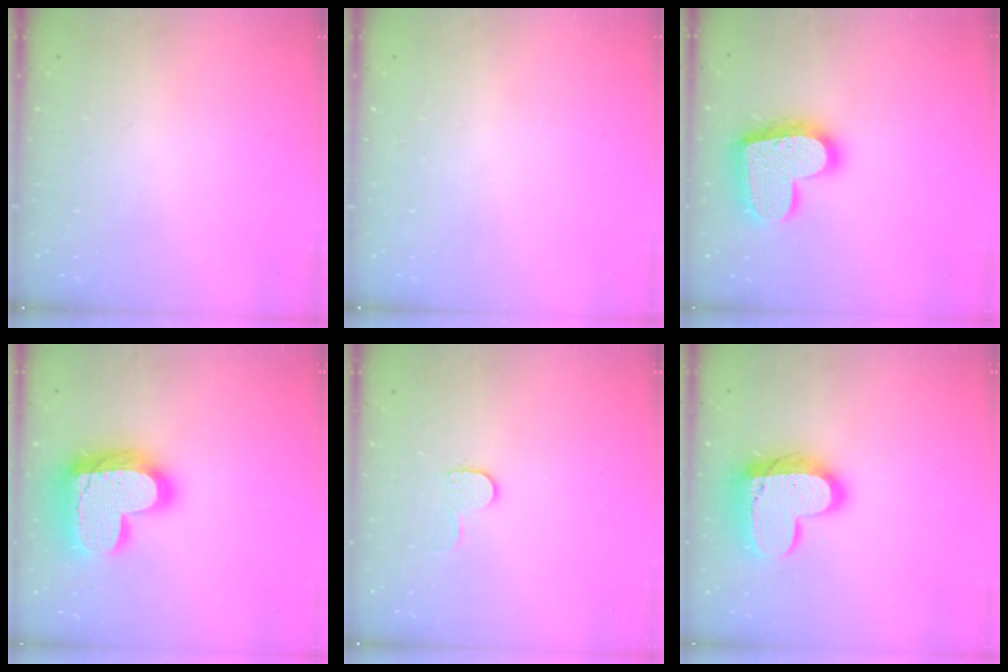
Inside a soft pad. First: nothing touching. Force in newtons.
{"total": 0.0}
{"total": 20.0, "press": 20.0, "slide": 1.2}
{"total": 23.4, "press": 23.3, "slide": 1.7}
{"total": 5.4, "press": 5.4, "slide": 0.5}
{"total": 19.0, "press": 19.0, "slide": 1.5}